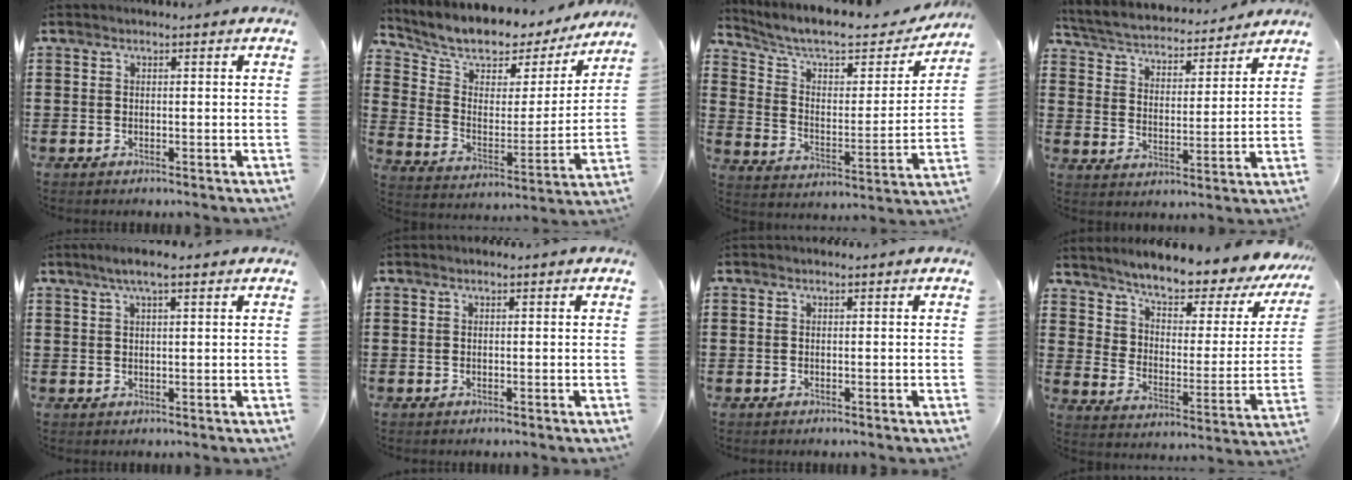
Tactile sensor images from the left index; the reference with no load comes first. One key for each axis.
{"total": 6.5, "fx": 5.6, "fy": 2.9, "fz": 1.4, "tx": -0.051, "ty": -0.047, "tz": 0.089}
{"total": 7.8, "fx": 6.5, "fy": 2.2, "fz": 3.8, "tx": -0.096, "ty": -0.041, "tz": 0.108}
{"total": 4.3, "fx": 4.3, "fy": 0.3, "fz": 0.6, "tx": -0.036, "ty": -0.033, "tz": 0.068}
{"total": 3.3, "fx": 2.0, "fy": 0.5, "fz": 2.6, "tx": -0.053, "ty": 0.004, "tz": 0.033}
{"total": 0.0}
{"total": 0.0}
{"total": 5.4, "fx": 4.9, "fy": 1.3, "fz": 1.7, "tx": -0.063, "ty": -0.047, "tz": 0.078}